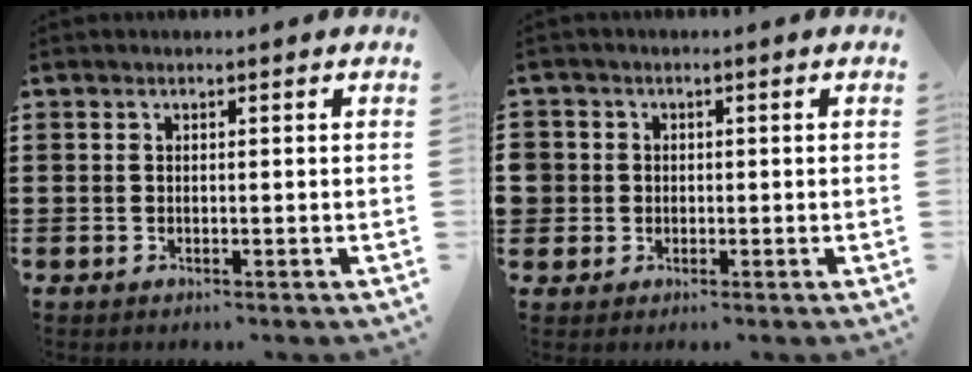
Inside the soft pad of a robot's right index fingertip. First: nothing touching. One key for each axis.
{"total": 2.2, "fx": -0.2, "fy": 2.2, "fz": 0.2, "tx": -0.014, "ty": 0.010, "tz": -0.007}